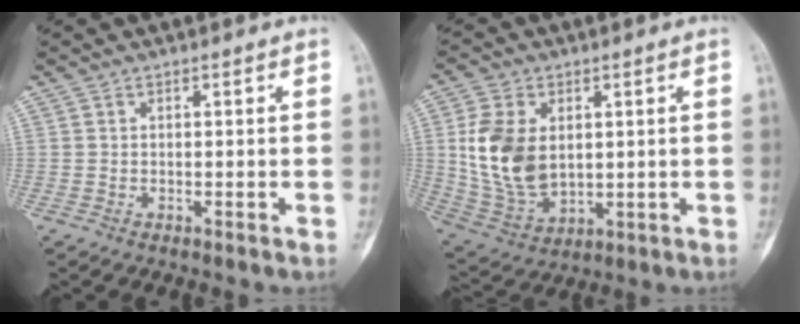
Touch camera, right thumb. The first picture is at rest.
{"total": 14.0, "force": [2.0, 9.2, 10.3], "torque": [-0.190, -0.013, 0.052]}